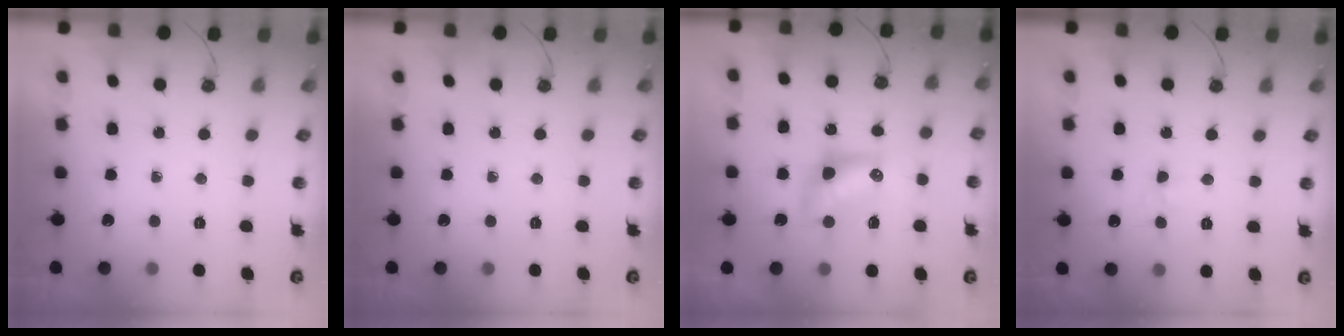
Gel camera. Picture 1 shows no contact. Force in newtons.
{"total": 0.0}
{"total": 8.4, "press": 8.4, "slide": 0.2}
{"total": 5.2, "press": 3.8, "slide": 3.5}